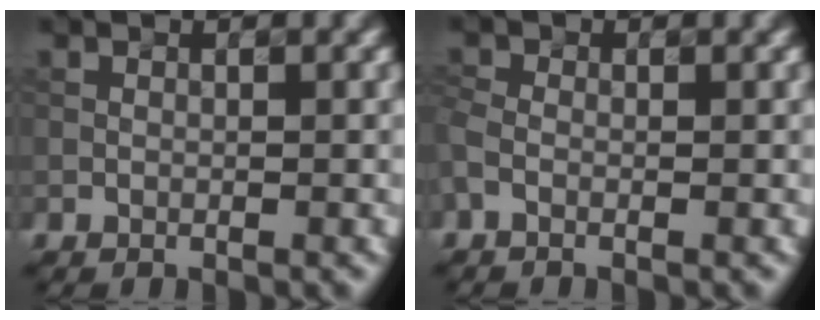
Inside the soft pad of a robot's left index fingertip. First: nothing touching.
{"total": 1.6, "force": [-0.6, 1.0, 1.0], "torque": [-0.032, -0.001, -0.020]}